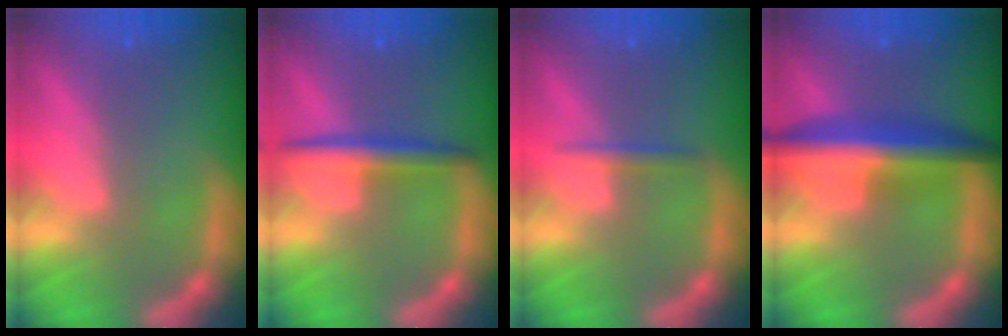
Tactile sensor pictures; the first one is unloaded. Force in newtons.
{"total": 3.5}
{"total": 1.4}
{"total": 7.1}